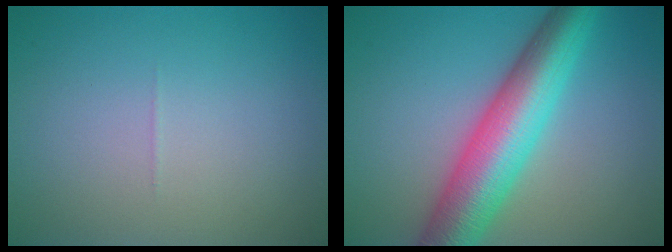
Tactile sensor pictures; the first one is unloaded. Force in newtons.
{"total": 9.2, "press": 9.2, "slide": 0.0}